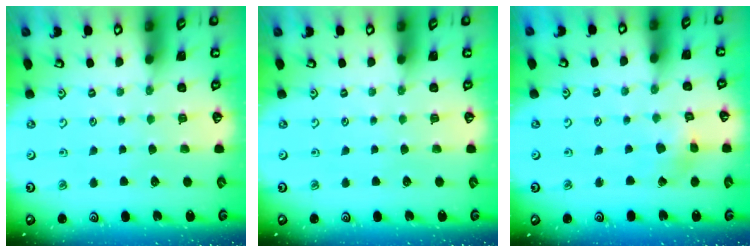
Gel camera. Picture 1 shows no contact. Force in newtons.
{"total": 0.0}
{"total": 2.6, "press": 2.6, "slide": 0.1}